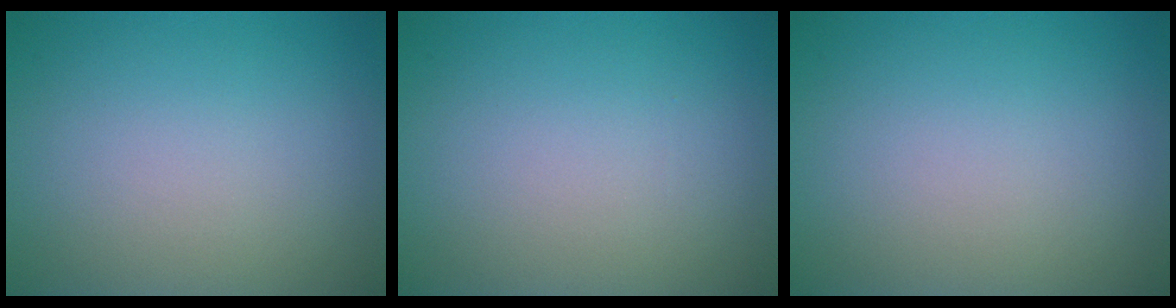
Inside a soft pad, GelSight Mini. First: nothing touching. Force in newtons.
{"total": 0.0}
{"total": 0.0}